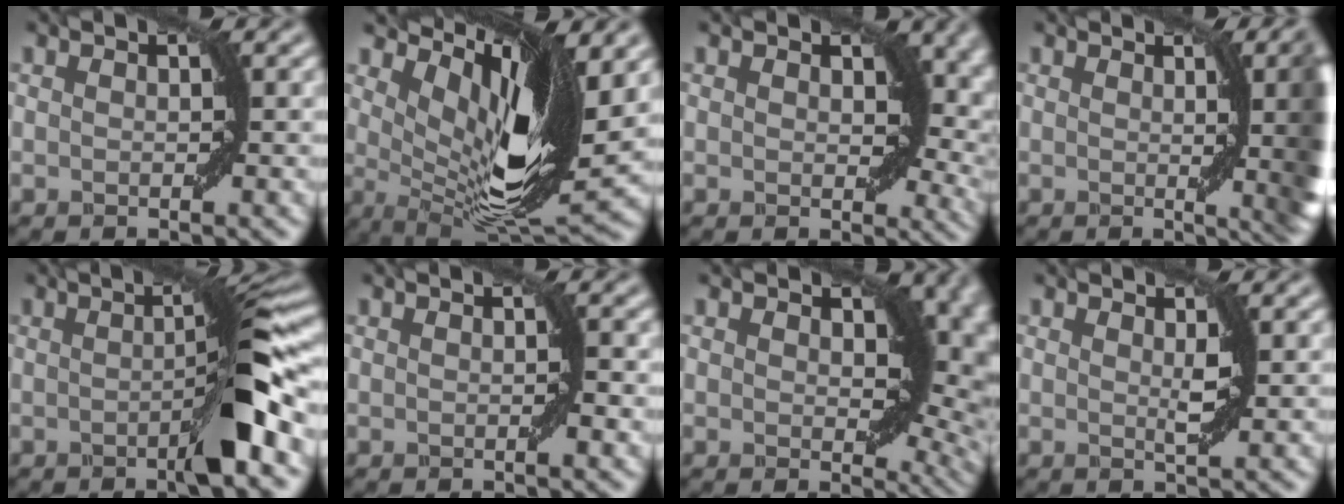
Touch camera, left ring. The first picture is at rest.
{"total": 11.9, "force": [4.4, 4.0, 10.3], "torque": [-0.173, -0.003, 0.087]}
{"total": 5.7, "force": [1.7, 3.2, 4.5], "torque": [-0.053, -0.001, 0.028]}
{"total": 10.1, "force": [0.9, 3.3, 9.5], "torque": [-0.055, 0.016, 0.007]}
{"total": 6.0, "force": [-1.0, 0.6, 5.9], "torque": [-0.079, 0.011, -0.023]}
{"total": 0.8, "force": [0.0, -0.1, 0.8], "torque": [-0.013, 0.002, -0.001]}
{"total": 9.7, "force": [2.1, 5.7, 7.6], "torque": [-0.086, -0.011, 0.036]}
{"total": 1.1, "force": [0.5, 0.0, 1.0], "torque": [-0.017, -0.005, 0.007]}